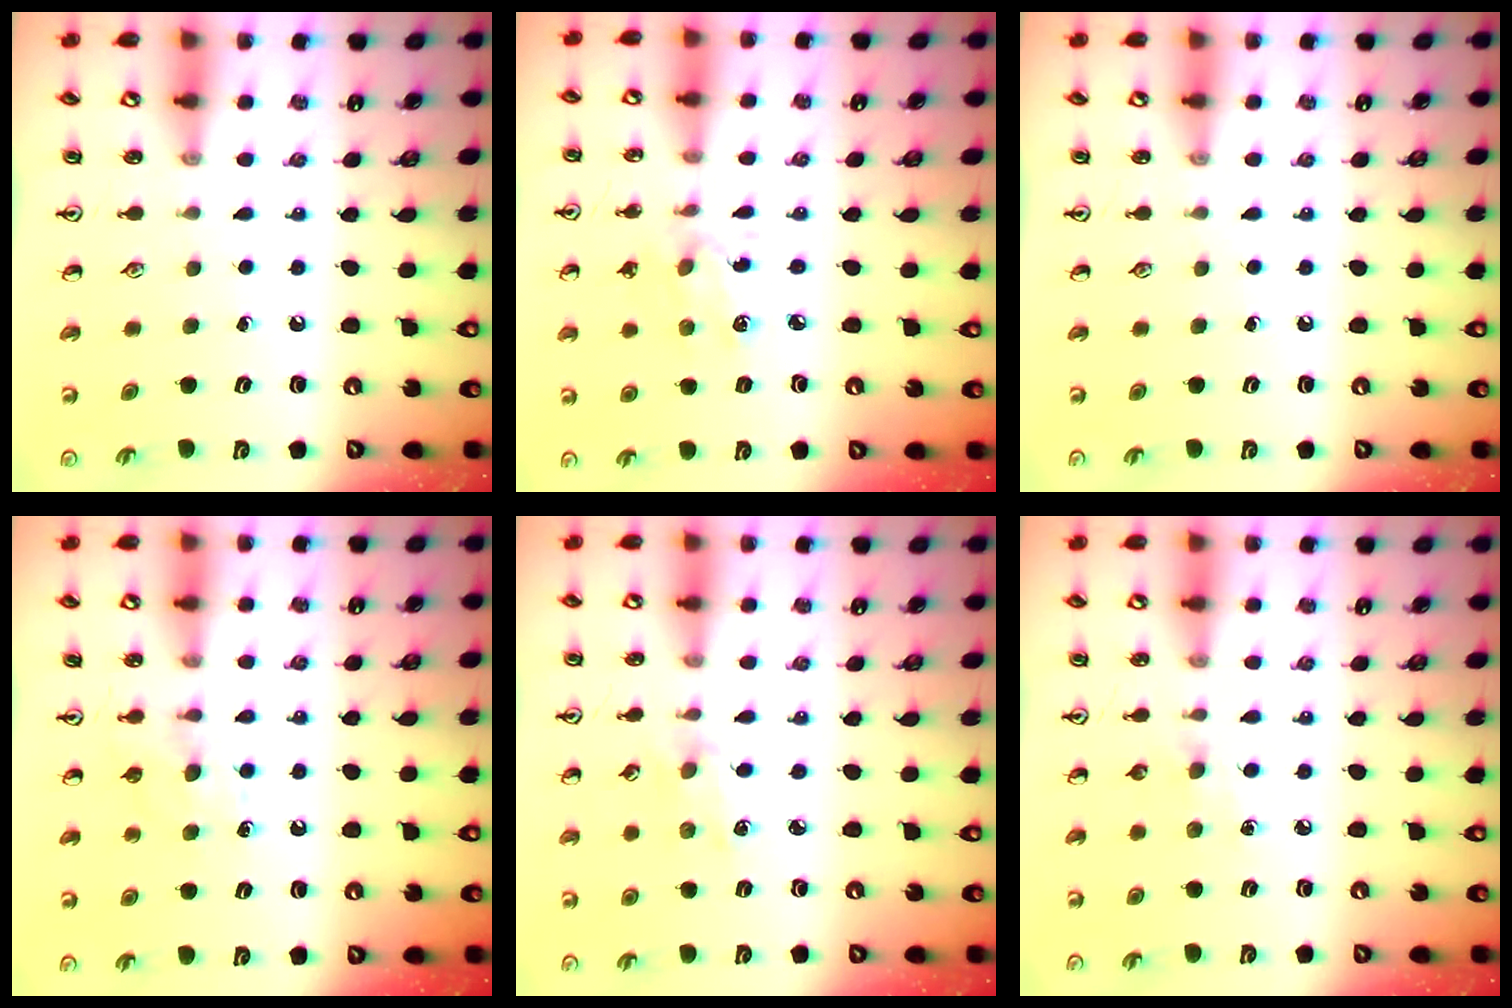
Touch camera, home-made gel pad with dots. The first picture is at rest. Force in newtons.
{"total": 2.6, "press": 2.4, "slide": 0.9}
{"total": 0.0}
{"total": 6.0, "press": 6.0, "slide": 0.7}
{"total": 2.8, "press": 2.8, "slide": 0.4}
{"total": 4.4, "press": 4.4, "slide": 0.6}